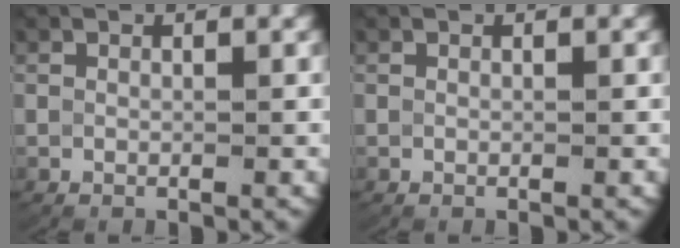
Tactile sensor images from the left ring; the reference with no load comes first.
{"total": 0.0}